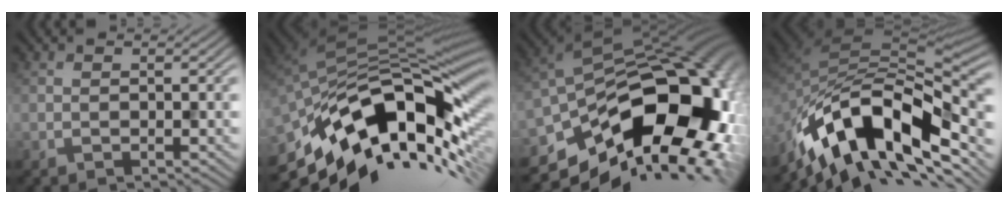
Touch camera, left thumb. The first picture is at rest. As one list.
[{"total": 14.4, "force": [-6.3, 6.9, 11.0], "torque": [-0.192, -0.002, -0.118]}, {"total": 18.6, "force": [-6.6, 10.9, 13.5], "torque": [-0.206, -0.042, -0.089]}, {"total": 16.0, "force": [-8.7, 8.0, 10.8], "torque": [-0.206, -0.002, -0.158]}]